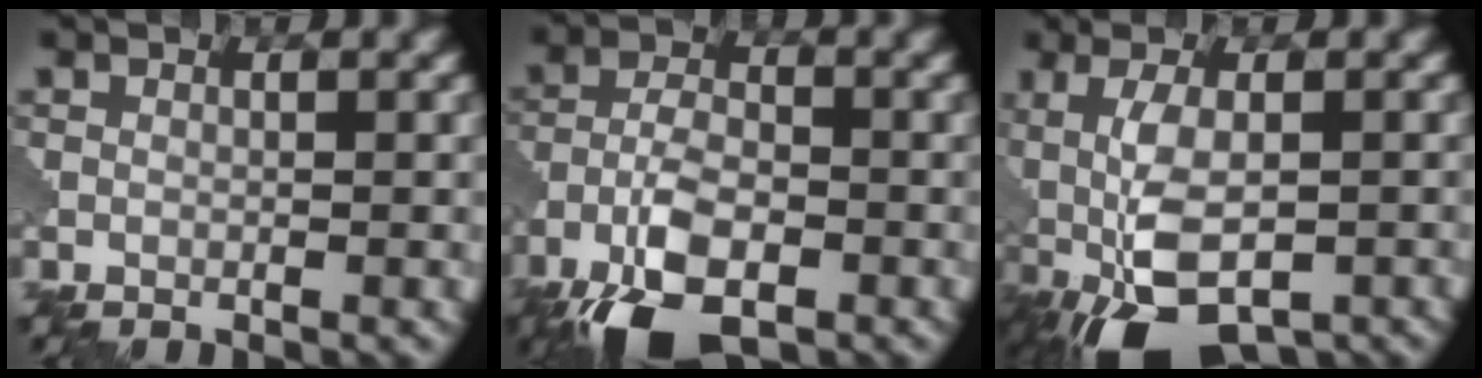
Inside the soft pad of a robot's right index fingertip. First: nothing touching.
{"total": 8.6, "force": [-5.2, 3.7, 5.7], "torque": [-0.119, -0.011, -0.106]}
{"total": 9.3, "force": [-3.2, 3.8, 7.9], "torque": [-0.157, -0.010, -0.054]}